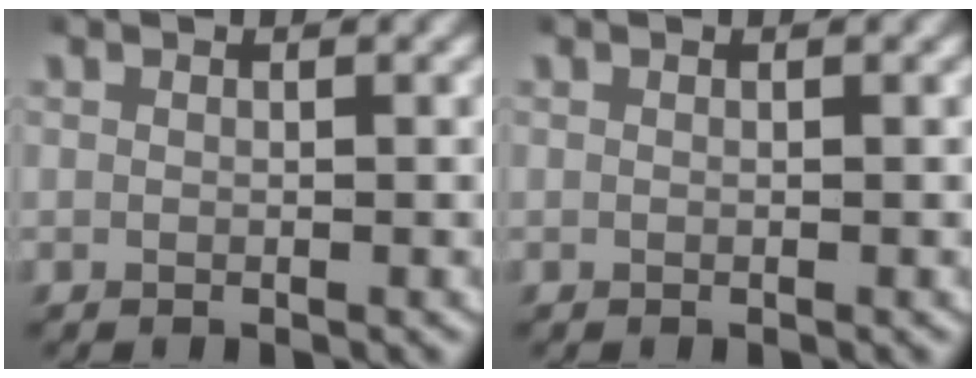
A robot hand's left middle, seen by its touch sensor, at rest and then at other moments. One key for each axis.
{"total": 0.0}